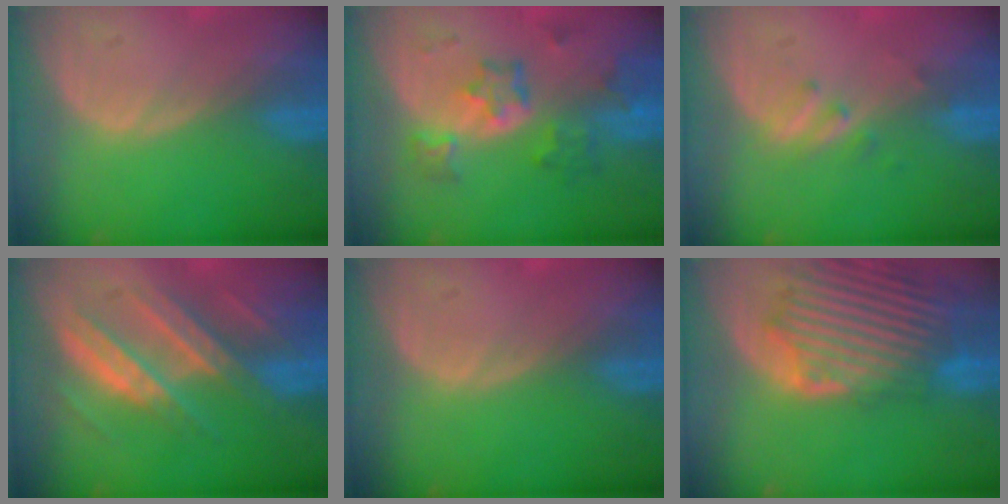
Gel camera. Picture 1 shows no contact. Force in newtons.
{"total": 7.2, "press": 6.5, "slide": 3.1}
{"total": 2.5, "press": 2.2, "slide": 1.2}
{"total": 8.1, "press": 8.1, "slide": 0.4}
{"total": 0.0}
{"total": 13.5, "press": 11.7, "slide": 6.8}